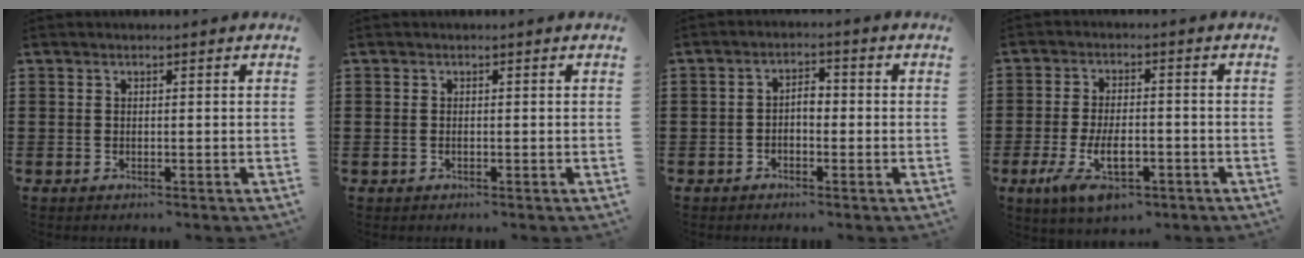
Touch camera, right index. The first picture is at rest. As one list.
[{"total": 0.5, "force": [-0.2, 0.3, 0.4], "torque": [-0.011, -0.001, -0.003]}, {"total": 2.3, "force": [-0.8, 1.1, 1.9], "torque": [-0.035, 0.006, -0.018]}, {"total": 8.2, "force": [-3.7, 3.4, 6.5], "torque": [-0.130, -0.008, -0.069]}]